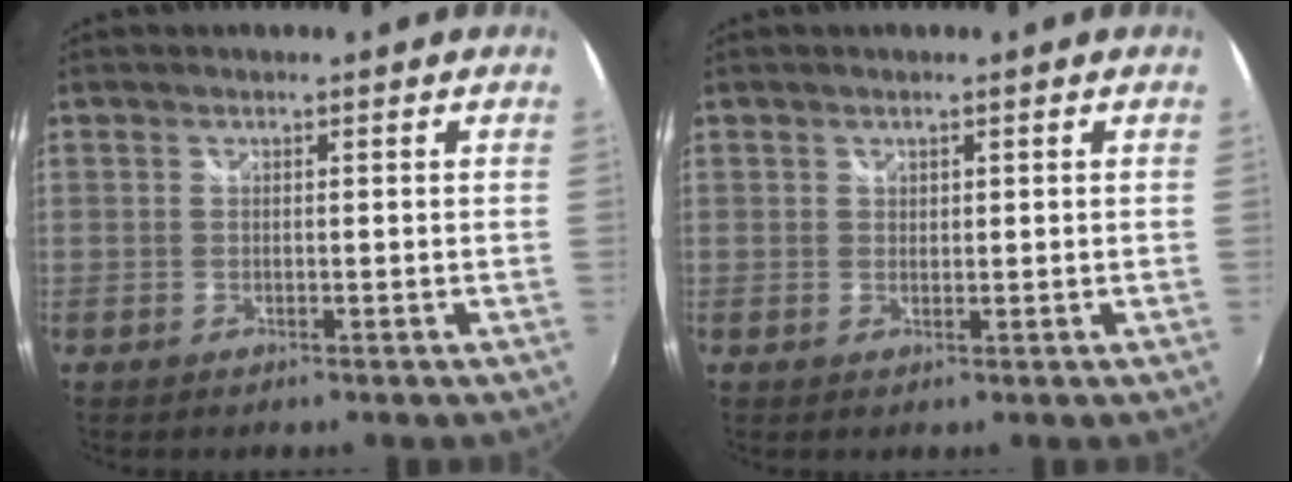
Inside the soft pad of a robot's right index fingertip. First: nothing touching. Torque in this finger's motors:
{"motor_torque": [0.59, 0.48, 0.07, 0.00]}